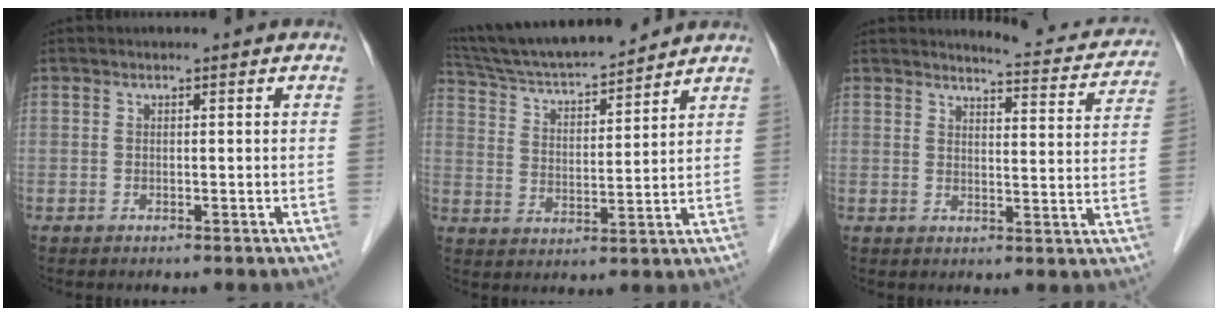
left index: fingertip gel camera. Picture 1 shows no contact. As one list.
[{"total": 15.7, "force": [14.3, 1.6, 6.3], "torque": [-0.114, 0.011, 0.244]}, {"total": 9.3, "force": [9.1, 1.1, 1.5], "torque": [-0.010, -0.030, 0.090]}]